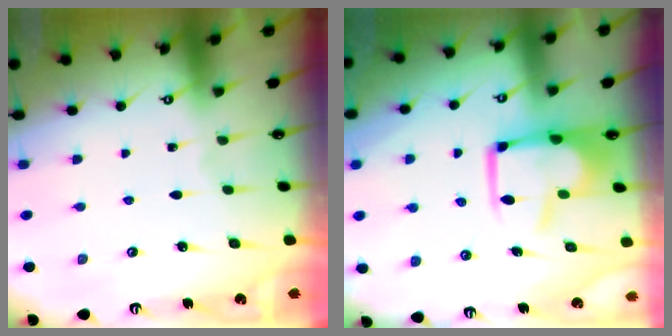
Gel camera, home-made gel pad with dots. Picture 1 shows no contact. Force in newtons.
{"total": 3.4, "press": 3.3, "slide": 0.8}